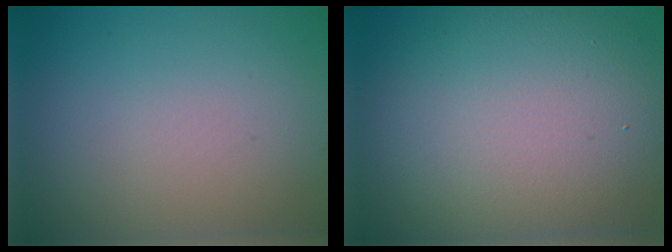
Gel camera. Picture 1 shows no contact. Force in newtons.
{"total": 14.9, "press": 14.9, "slide": 0.8}